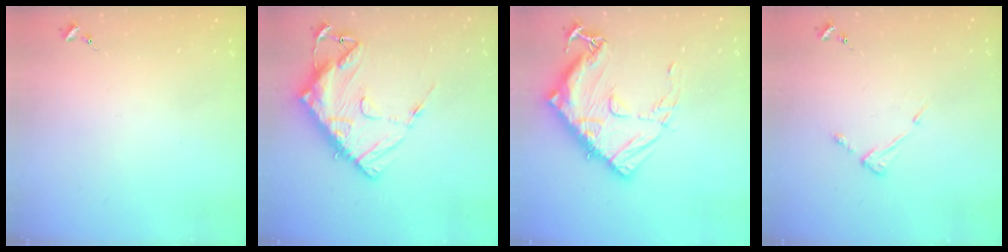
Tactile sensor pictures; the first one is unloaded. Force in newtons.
{"total": 16.9, "press": 16.8, "slide": 1.8}
{"total": 19.9, "press": 19.8, "slide": 1.7}
{"total": 5.2, "press": 5.1, "slide": 0.6}